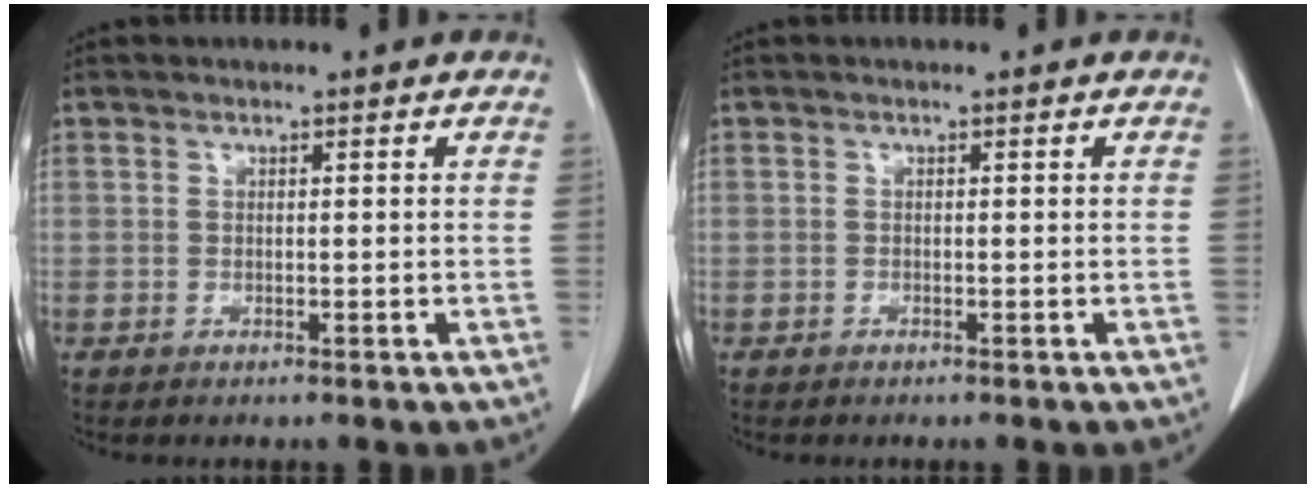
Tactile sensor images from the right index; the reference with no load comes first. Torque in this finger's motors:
{"motor_torque": [-0.13, -0.09, -0.04, -0.01]}